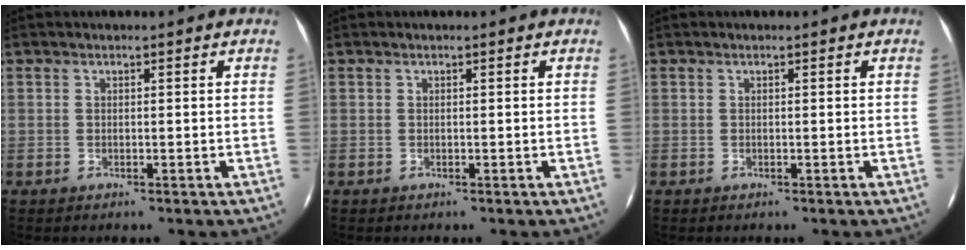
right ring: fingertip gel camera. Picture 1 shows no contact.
{"total": 0.0}
{"total": 0.0}